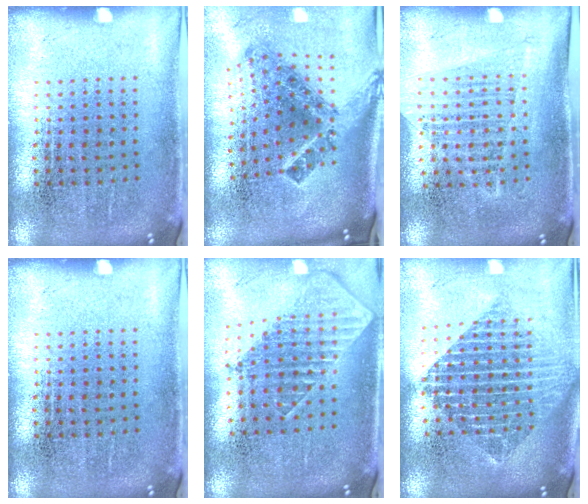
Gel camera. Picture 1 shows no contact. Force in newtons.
{"total": 2.0, "press": 1.3, "slide": 1.6}
{"total": 1.3, "press": 1.2, "slide": 0.4}
{"total": 0.0}
{"total": 1.8, "press": 1.4, "slide": 1.1}
{"total": 2.2, "press": 1.8, "slide": 1.3}